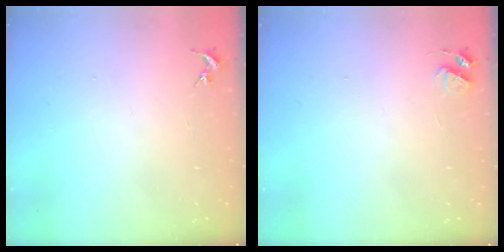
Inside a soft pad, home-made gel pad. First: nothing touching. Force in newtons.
{"total": 4.4, "press": 4.3, "slide": 0.6}